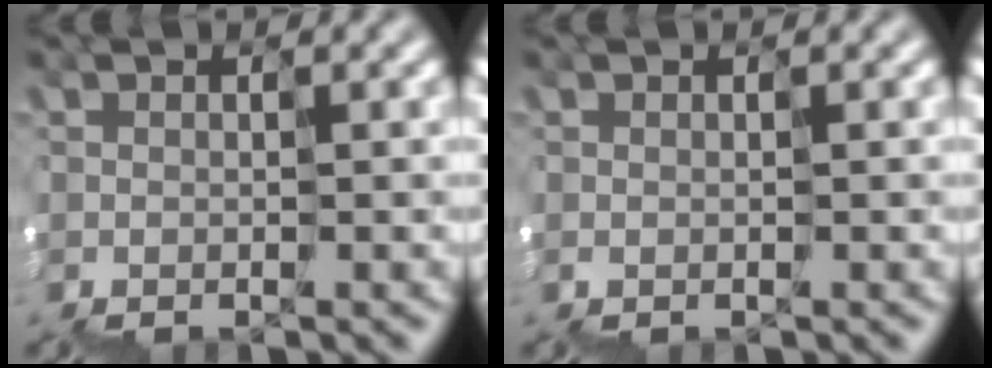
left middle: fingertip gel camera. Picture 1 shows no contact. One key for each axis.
{"total": 0.0}